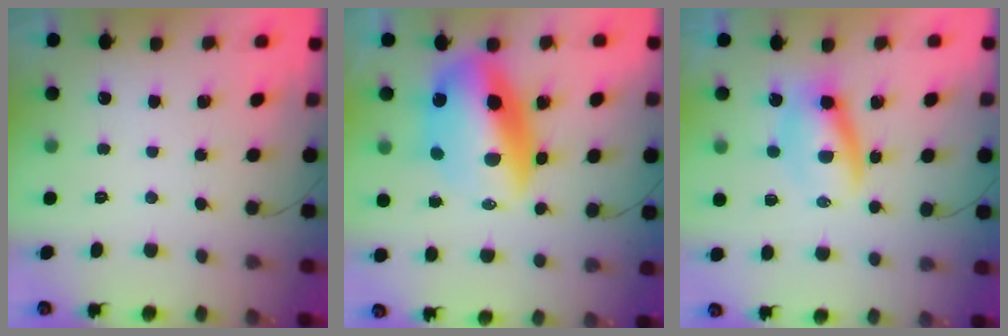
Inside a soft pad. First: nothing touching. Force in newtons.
{"total": 17.6, "press": 17.1, "slide": 4.3}
{"total": 6.1, "press": 6.0, "slide": 1.2}